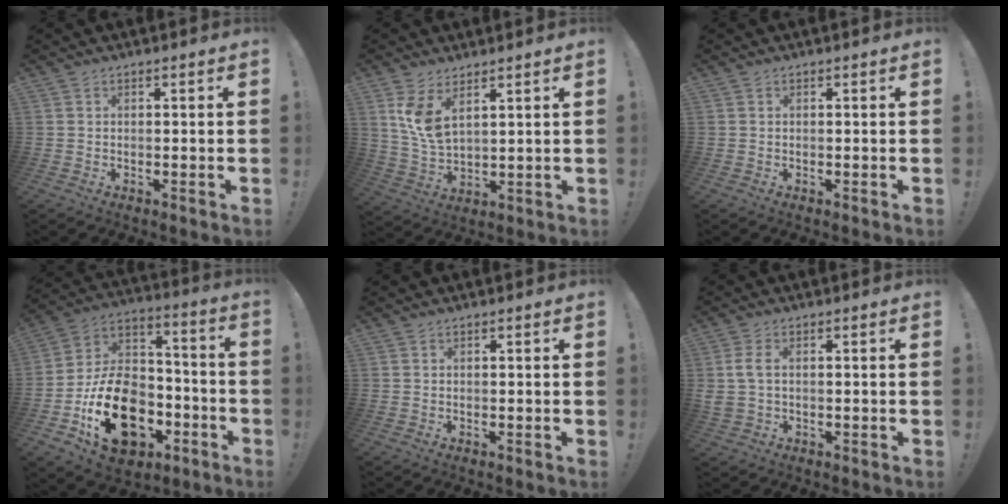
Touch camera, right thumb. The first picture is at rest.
{"total": 8.0, "force": [5.1, 3.2, 5.3], "torque": [-0.103, -0.039, 0.090]}
{"total": 0.0}
{"total": 23.3, "force": [-9.6, 15.7, 14.2], "torque": [-0.231, 0.062, -0.146]}
{"total": 0.0}
{"total": 4.6, "force": [0.6, 2.7, 3.6], "torque": [-0.065, 0.002, 0.012]}